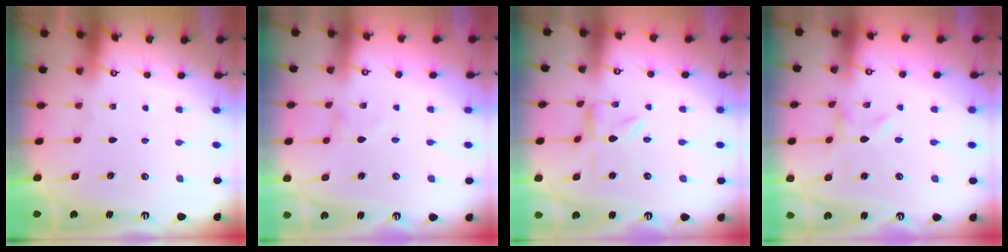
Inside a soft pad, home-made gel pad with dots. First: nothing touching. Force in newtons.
{"total": 0.6, "press": 0.6, "slide": 0.1}
{"total": 3.1, "press": 3.1, "slide": 0.3}
{"total": 0.0}